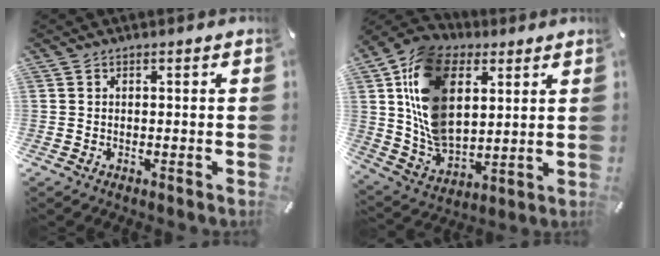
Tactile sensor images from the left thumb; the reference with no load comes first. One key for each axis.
{"total": 18.6, "fx": 6.2, "fy": 13.0, "fz": 11.7, "tx": -0.260, "ty": -0.021, "tz": 0.116}